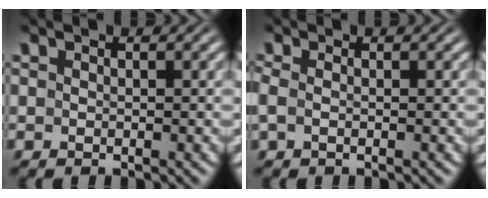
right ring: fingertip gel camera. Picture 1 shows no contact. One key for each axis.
{"total": 1.1, "fx": -0.5, "fy": 0.6, "fz": 0.9, "tx": -0.035, "ty": -0.011, "tz": -0.002}